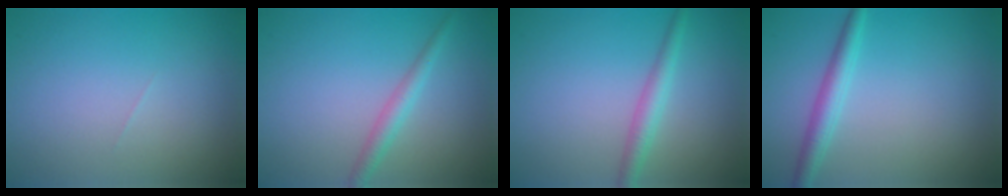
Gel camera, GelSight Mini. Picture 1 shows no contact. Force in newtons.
{"total": 2.0, "press": 2.0, "slide": 0.0}
{"total": 2.3, "press": 2.3, "slide": 0.0}
{"total": 2.5, "press": 2.5, "slide": 0.1}